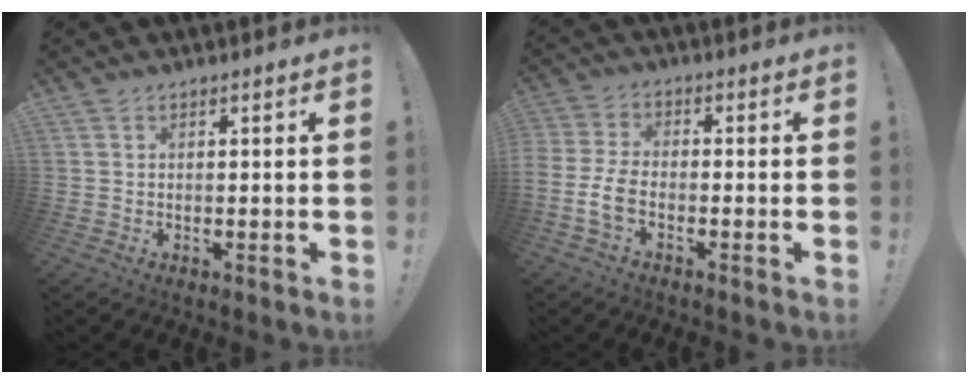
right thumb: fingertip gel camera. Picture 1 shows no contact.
{"total": 7.3, "force": [-2.7, 4.0, 5.5], "torque": [-0.131, 0.001, -0.047]}